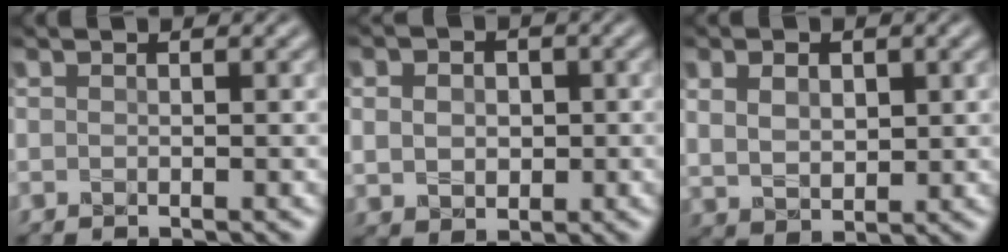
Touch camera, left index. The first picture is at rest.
{"total": 3.0, "force": [0.4, 2.5, 1.6], "torque": [-0.032, 0.009, -0.001]}
{"total": 3.4, "force": [1.3, 2.3, 2.1], "torque": [-0.041, 0.002, 0.027]}